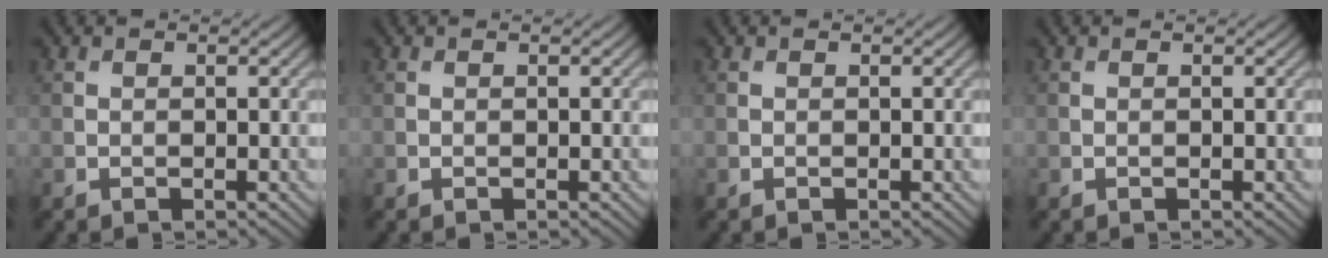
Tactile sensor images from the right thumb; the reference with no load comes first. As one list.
[{"total": 0.0}, {"total": 0.0}, {"total": 0.0}]